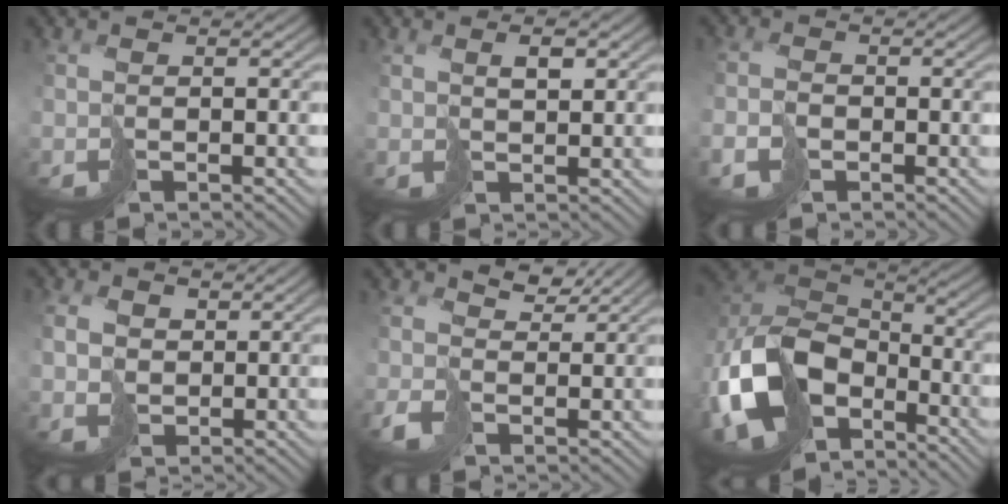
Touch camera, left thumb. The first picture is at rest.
{"total": 2.0, "force": [1.4, 0.6, 1.2], "torque": [-0.020, 0.002, 0.030]}
{"total": 2.1, "force": [-1.2, 1.4, 1.0], "torque": [-0.024, -0.003, -0.025]}
{"total": 3.3, "force": [1.3, 2.8, 1.3], "torque": [-0.040, 0.004, 0.028]}
{"total": 3.8, "force": [1.2, 2.5, 2.6], "torque": [-0.069, -0.004, 0.020]}
{"total": 15.7, "force": [-6.0, 10.7, 9.8], "torque": [-0.256, -0.028, -0.118]}